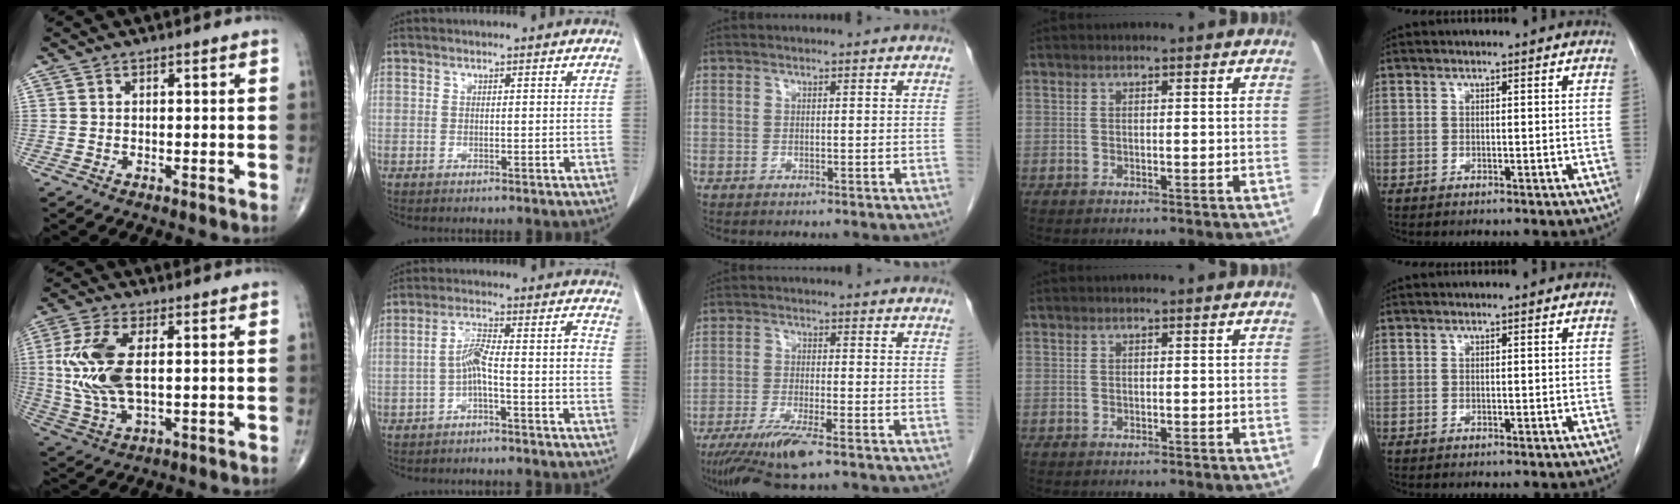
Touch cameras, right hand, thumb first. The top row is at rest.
{"thumb": {"total": 13.0, "force": [1.5, 6.2, 11.4], "torque": [-0.257, -0.002, 0.036]}, "index": {"total": 6.2, "force": [-2.1, 0.9, 5.8], "torque": [-0.108, 0.032, -0.036]}, "middle": {"total": 8.8, "force": [-6.0, 0.5, 6.4], "torque": [-0.115, -0.023, -0.103]}}